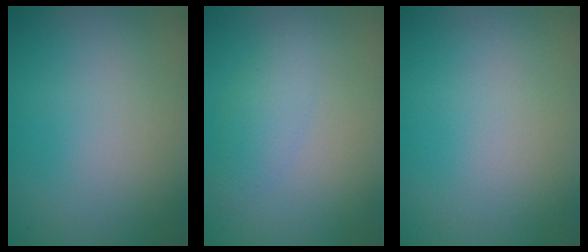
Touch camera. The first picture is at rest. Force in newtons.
{"total": 1.9, "press": 1.9, "slide": 0.1}
{"total": 0.0}